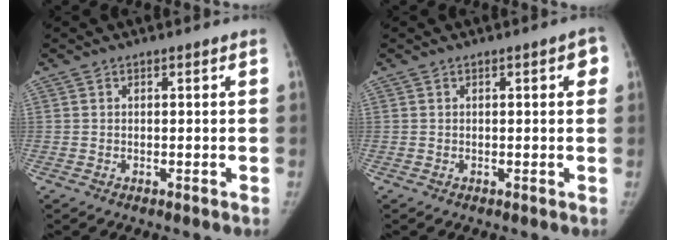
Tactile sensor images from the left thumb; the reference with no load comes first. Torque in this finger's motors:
{"motor_torque": [-0.16, -0.40, 0.21, 0.36, -0.04]}